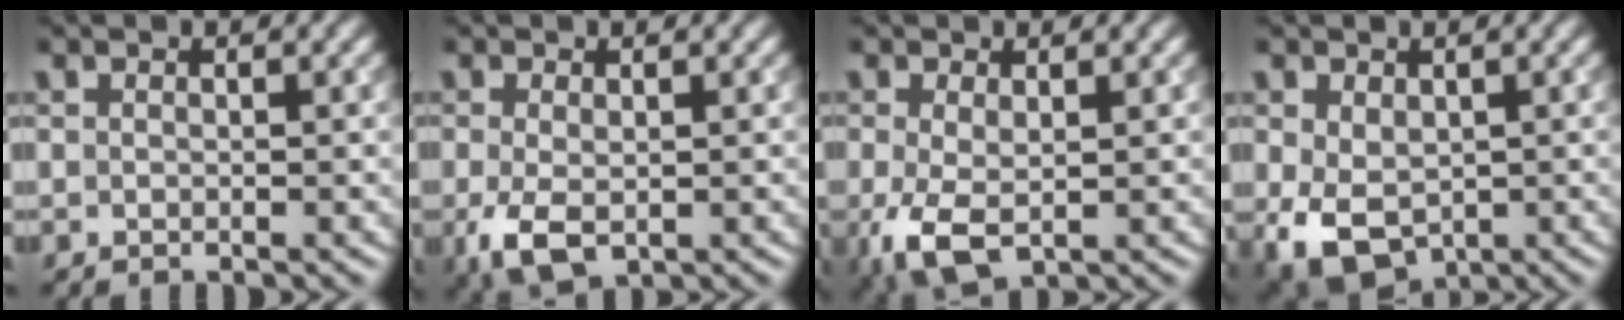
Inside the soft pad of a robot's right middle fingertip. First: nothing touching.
{"total": 4.1, "force": [-1.0, 2.3, 3.2], "torque": [-0.075, -0.014, -0.015]}
{"total": 4.5, "force": [-0.8, 2.4, 3.7], "torque": [-0.092, -0.012, -0.012]}
{"total": 6.6, "force": [-1.5, 4.4, 4.6], "torque": [-0.101, -0.021, -0.019]}